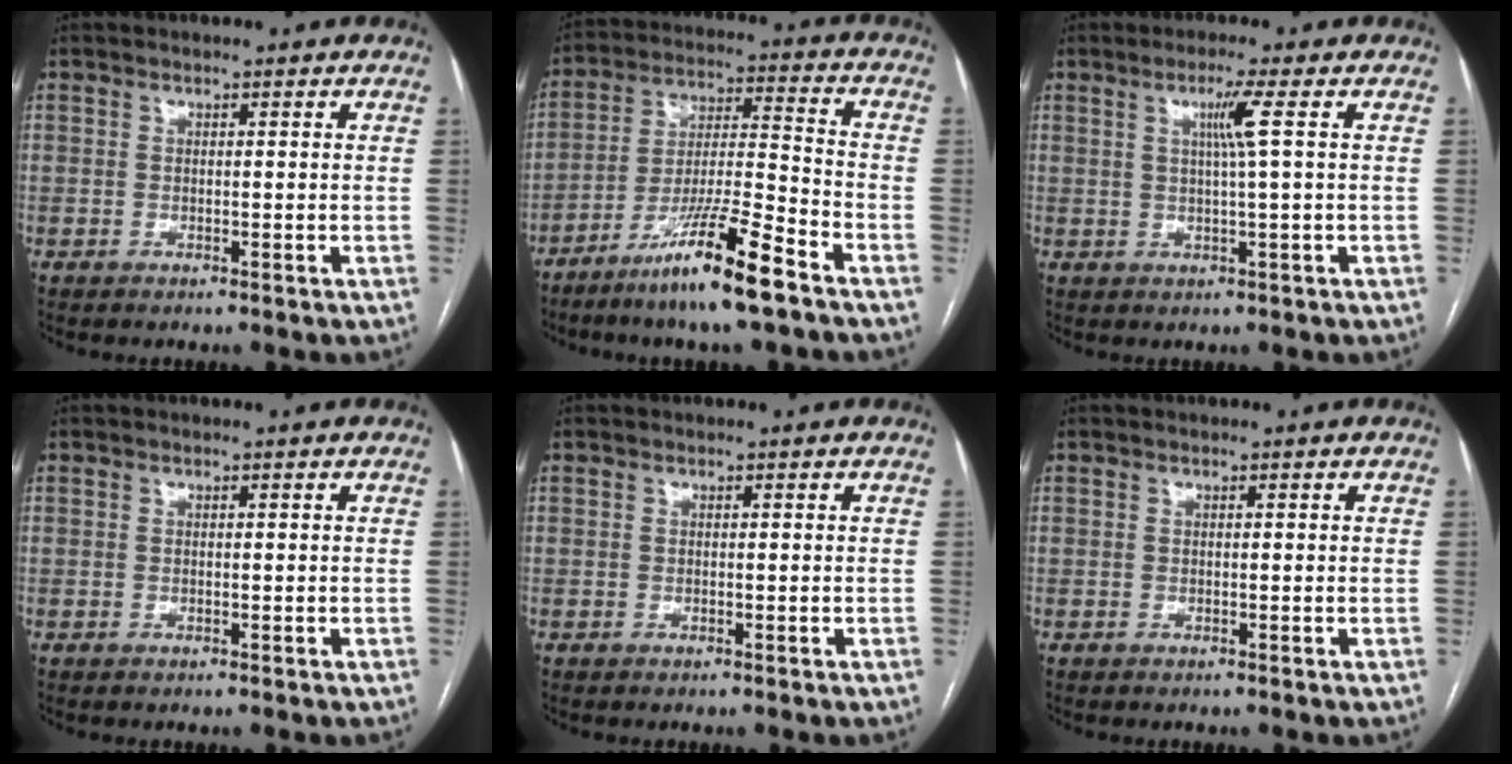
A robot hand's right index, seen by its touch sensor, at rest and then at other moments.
{"total": 13.5, "force": [-9.0, -0.2, 10.1], "torque": [-0.190, -0.025, -0.166]}
{"total": 3.8, "force": [1.0, -1.1, 3.5], "torque": [-0.069, -0.002, 0.020]}
{"total": 0.0}
{"total": 0.0}
{"total": 0.0}